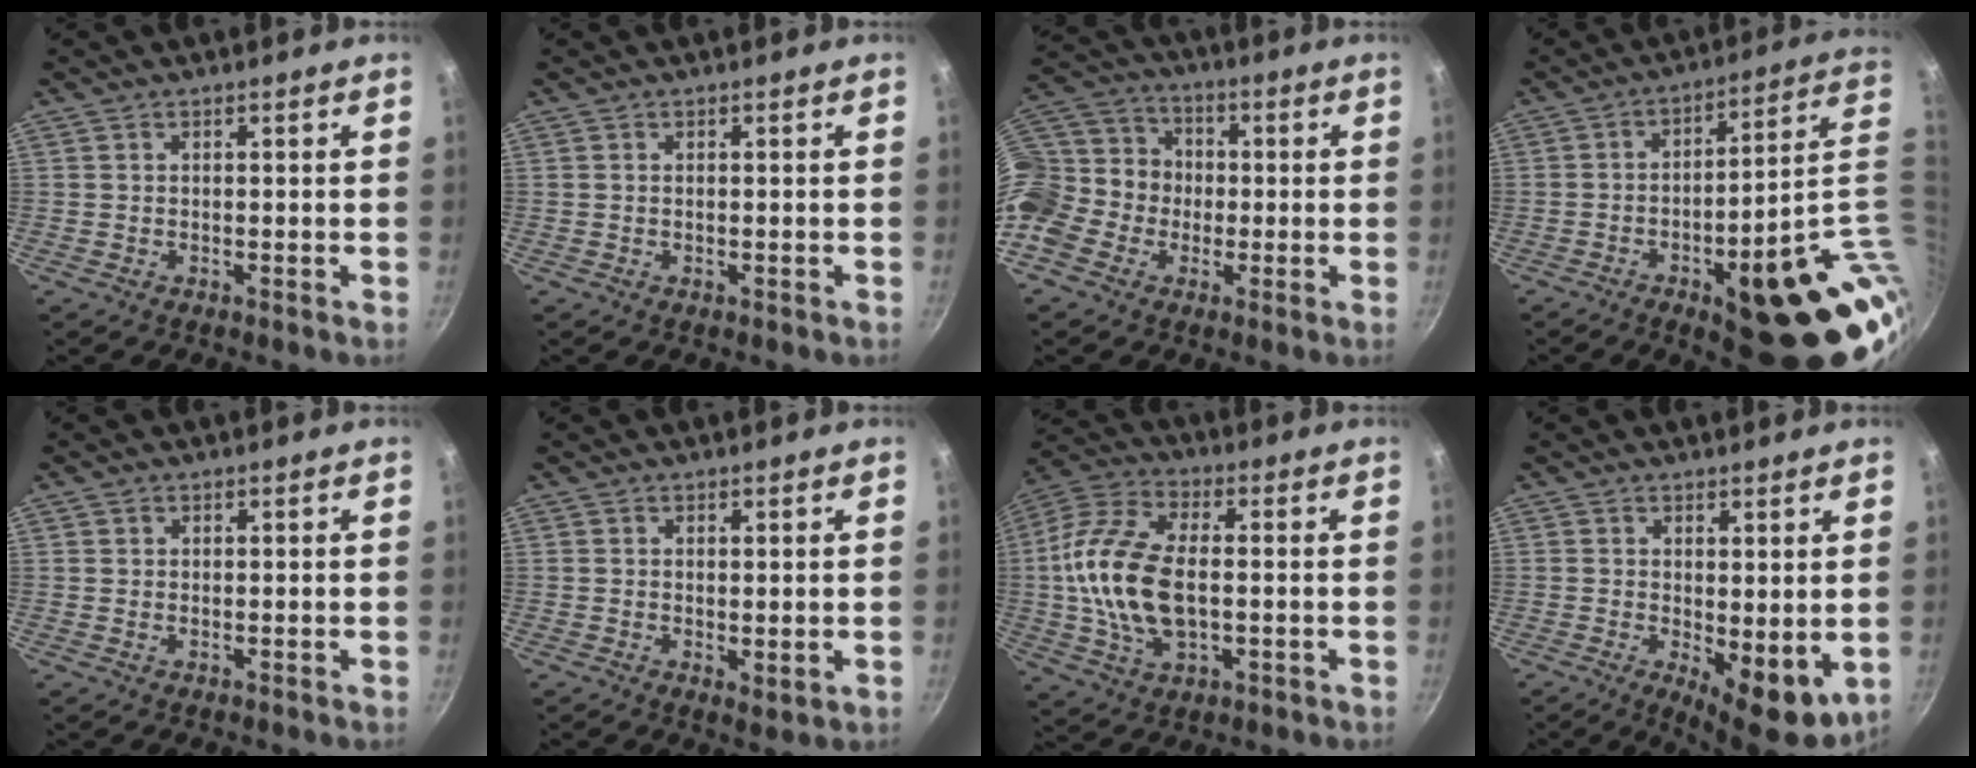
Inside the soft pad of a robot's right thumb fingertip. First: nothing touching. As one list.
[{"total": 0.0}, {"total": 15.3, "force": [-3.3, 13.1, 7.2], "torque": [-0.122, 0.047, -0.077]}, {"total": 24.9, "force": [-4.9, 7.4, 23.3], "torque": [-0.251, 0.008, -0.054]}, {"total": 0.6, "force": [0.3, 0.5, 0.2], "torque": [-0.003, 0.001, 0.003]}, {"total": 2.1, "force": [0.6, 1.0, 1.8], "torque": [-0.026, -0.012, 0.009]}, {"total": 17.6, "force": [-0.5, 9.7, 14.6], "torque": [-0.286, 0.021, -0.019]}, {"total": 8.2, "force": [-0.2, 3.6, 7.4], "torque": [-0.085, -0.014, 0.010]}]